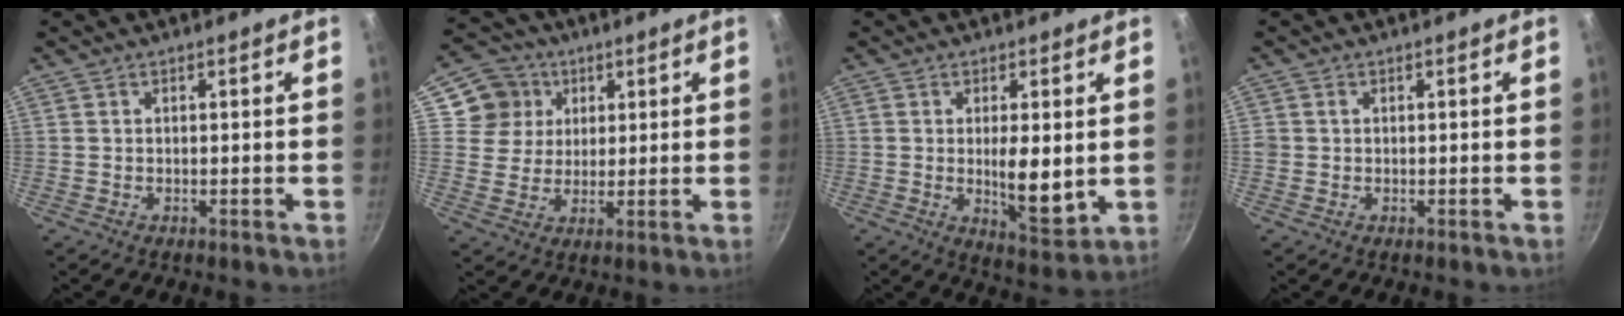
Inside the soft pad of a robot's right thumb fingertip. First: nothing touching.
{"total": 8.8, "force": [3.4, 7.8, 2.0], "torque": [0.000, 0.000, 0.052]}
{"total": 8.4, "force": [0.2, 3.0, 7.8], "torque": [-0.119, -0.027, 0.014]}
{"total": 0.9, "force": [-0.1, 0.9, 0.2], "torque": [-0.001, 0.002, -0.003]}